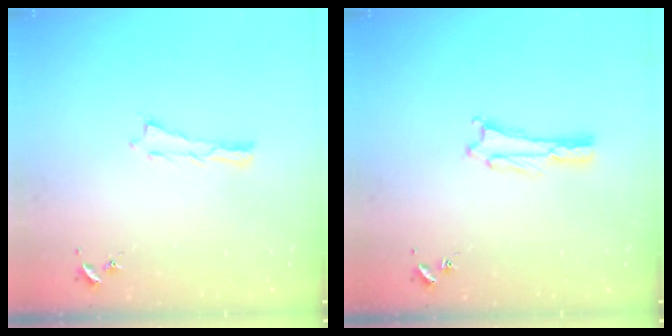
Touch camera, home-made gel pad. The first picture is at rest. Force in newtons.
{"total": 1.6, "press": 1.6, "slide": 0.2}